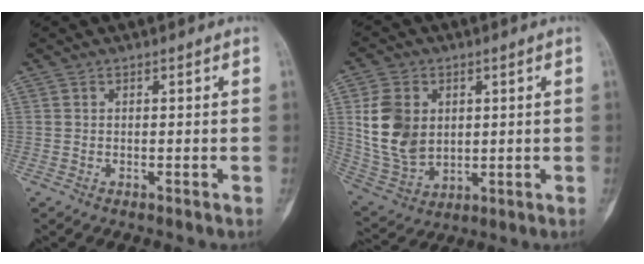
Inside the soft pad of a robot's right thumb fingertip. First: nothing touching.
{"total": 12.6, "force": [2.5, 9.4, 8.1], "torque": [-0.138, -0.012, 0.063]}